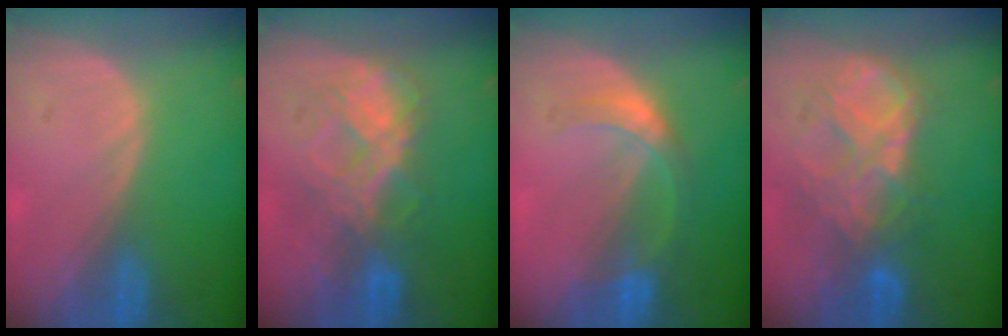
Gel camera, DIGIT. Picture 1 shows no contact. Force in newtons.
{"total": 7.8, "press": 7.3, "slide": 2.8}
{"total": 5.2, "press": 4.8, "slide": 1.9}
{"total": 9.2, "press": 7.8, "slide": 4.9}